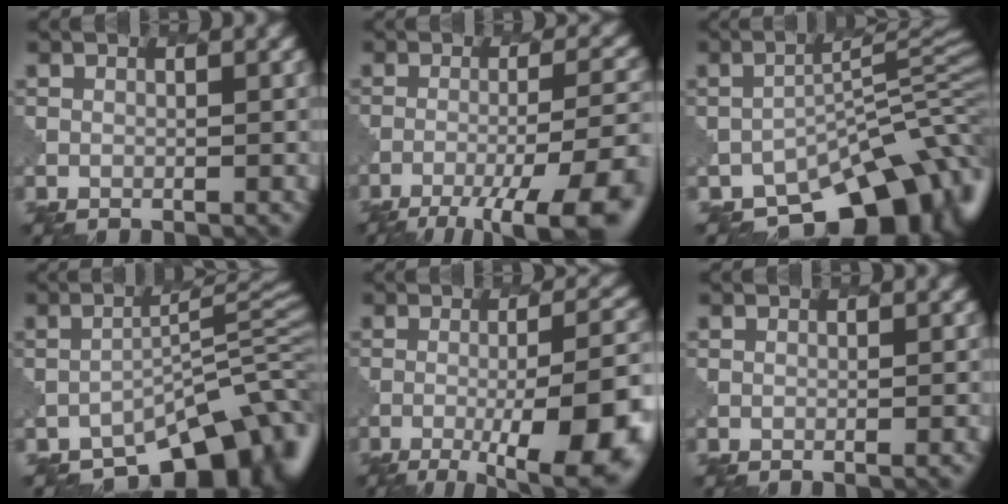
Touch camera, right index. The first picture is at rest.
{"total": 8.9, "force": [-5.9, 2.1, 6.4], "torque": [-0.108, -0.010, -0.088]}
{"total": 11.9, "force": [-8.2, 5.3, 6.7], "torque": [-0.087, -0.010, -0.125]}
{"total": 10.9, "force": [-8.2, 4.1, 6.0], "torque": [-0.069, -0.006, -0.124]}
{"total": 12.4, "force": [-5.5, 3.7, 10.5], "torque": [-0.137, -0.004, -0.079]}
{"total": 1.3, "force": [-0.4, 0.6, 1.1], "torque": [0.000, 0.009, -0.010]}